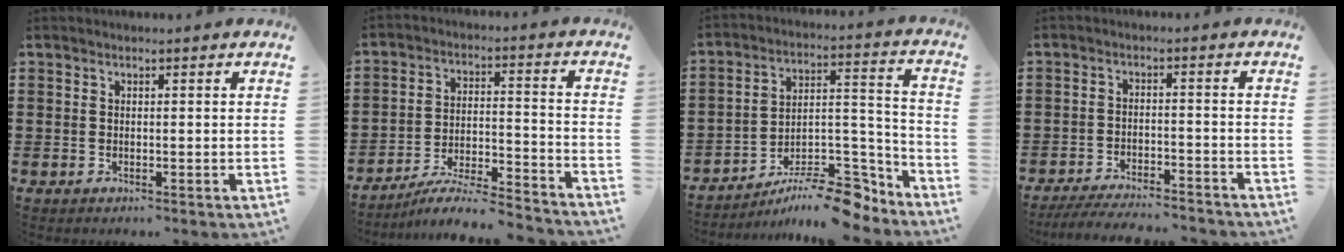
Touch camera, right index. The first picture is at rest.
{"total": 6.9, "force": [-6.4, 0.2, 2.4], "torque": [-0.045, -0.003, -0.128]}
{"total": 11.5, "force": [-9.5, 3.2, 5.7], "torque": [-0.075, 0.040, -0.174]}
{"total": 4.5, "force": [-4.4, 0.1, 1.2], "torque": [-0.027, -0.005, -0.087]}